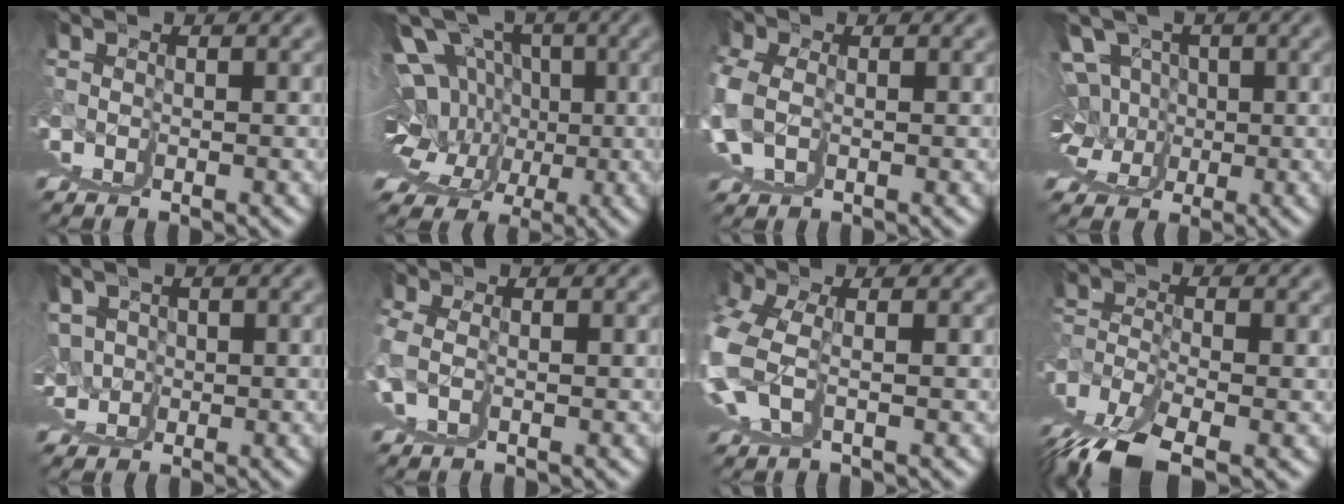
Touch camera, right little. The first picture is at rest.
{"total": 11.6, "force": [3.9, 6.1, 9.1], "torque": [-0.112, -0.005, 0.072]}
{"total": 3.1, "force": [1.3, 2.7, 0.7], "torque": [-0.025, -0.005, 0.022]}
{"total": 3.2, "force": [1.9, 1.5, 2.2], "torque": [-0.023, -0.024, 0.050]}
{"total": 4.2, "force": [2.4, 2.6, 2.3], "torque": [-0.036, -0.019, 0.047]}
{"total": 1.8, "force": [1.2, 1.2, 0.1], "torque": [-0.027, -0.007, 0.023]}
{"total": 0.9, "force": [0.1, 0.5, 0.7], "torque": [-0.037, -0.016, 0.015]}
{"total": 4.1, "force": [1.0, -2.0, 3.4], "torque": [-0.054, 0.003, 0.034]}